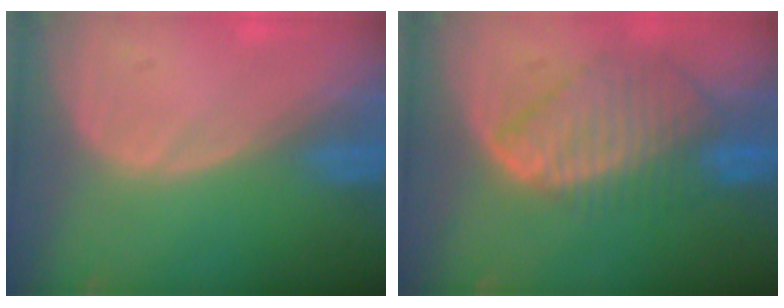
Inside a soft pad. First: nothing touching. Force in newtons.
{"total": 8.7, "press": 7.7, "slide": 4.1}